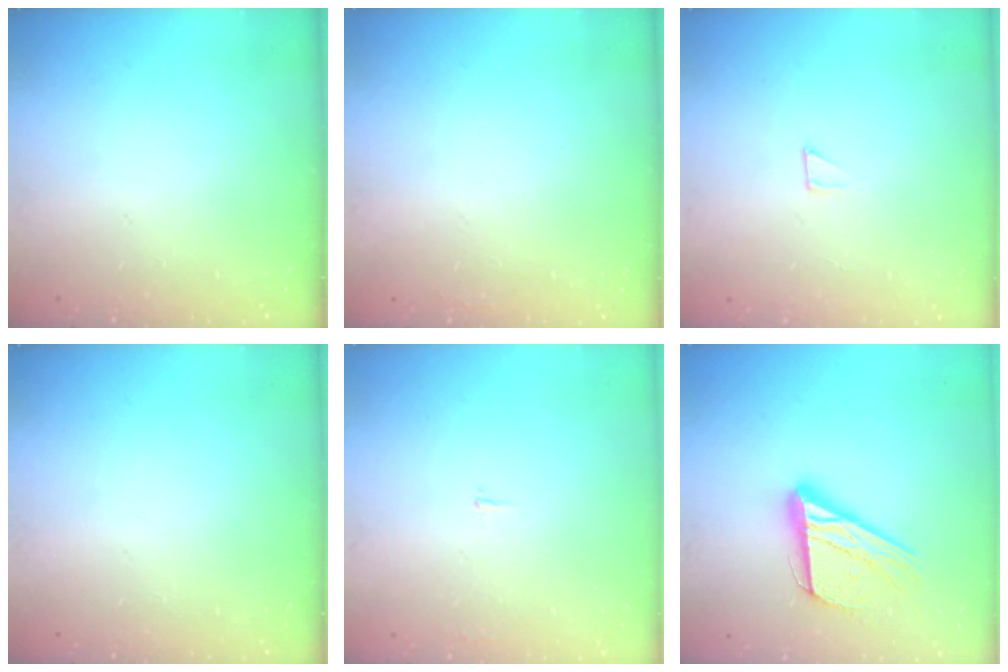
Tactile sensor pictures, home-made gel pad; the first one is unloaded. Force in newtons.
{"total": 1.6, "press": 1.6, "slide": 0.1}
{"total": 1.9, "press": 1.9, "slide": 0.1}
{"total": 0.0}
{"total": 1.8, "press": 1.8, "slide": 0.1}
{"total": 18.1, "press": 18.0, "slide": 1.6}